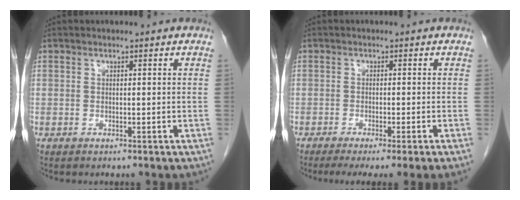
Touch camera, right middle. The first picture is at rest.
{"total": 8.2, "force": [-6.2, -1.1, 5.2], "torque": [-0.061, -0.018, -0.092]}